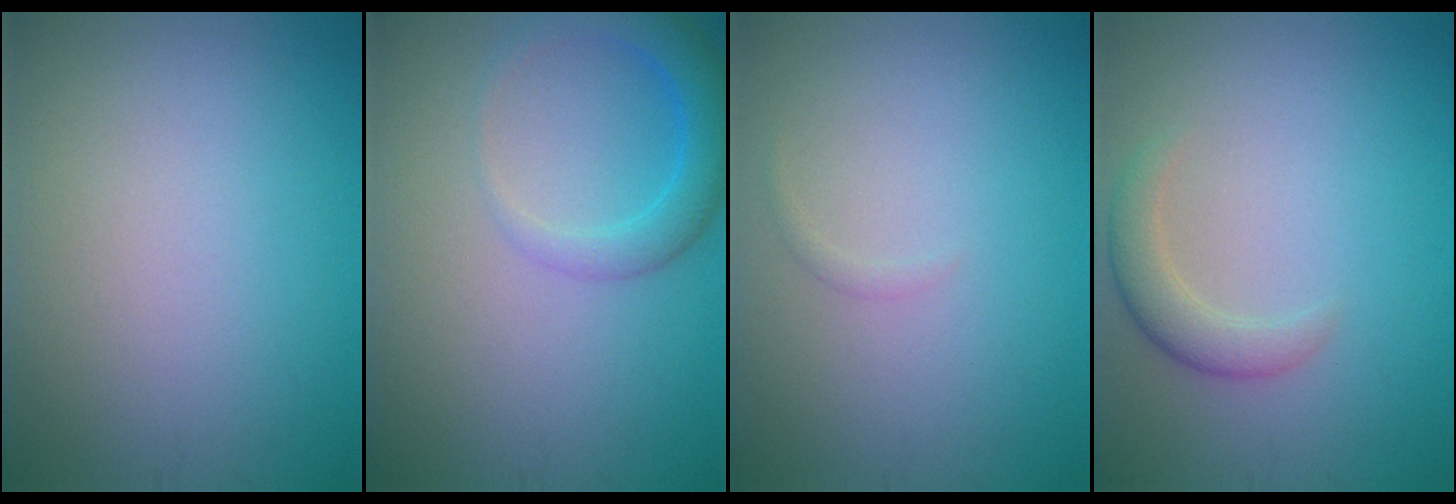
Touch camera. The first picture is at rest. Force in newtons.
{"total": 3.2, "press": 3.2, "slide": 0.3}
{"total": 0.5, "press": 0.5, "slide": 0.0}
{"total": 2.5, "press": 2.5, "slide": 0.2}